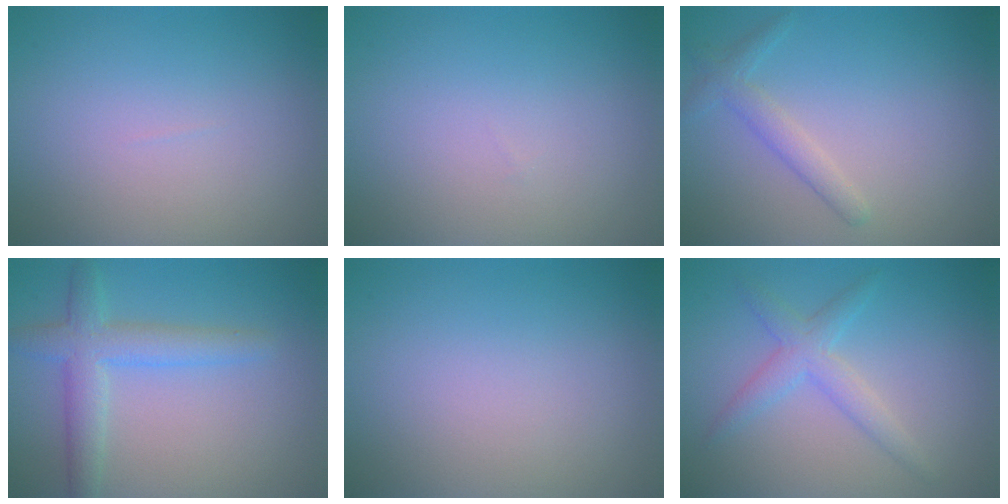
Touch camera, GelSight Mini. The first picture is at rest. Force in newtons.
{"total": 0.0}
{"total": 2.0, "press": 2.0, "slide": 0.1}
{"total": 4.0, "press": 4.0, "slide": 0.1}
{"total": 0.0}
{"total": 2.8, "press": 2.8, "slide": 0.1}